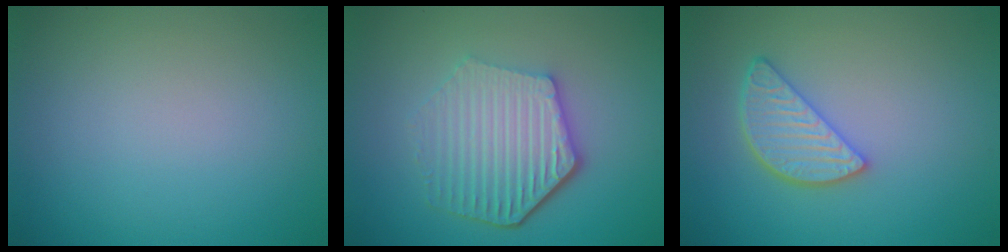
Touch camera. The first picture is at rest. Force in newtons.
{"total": 6.1, "press": 4.5, "slide": 4.0}
{"total": 3.6, "press": 3.1, "slide": 1.9}